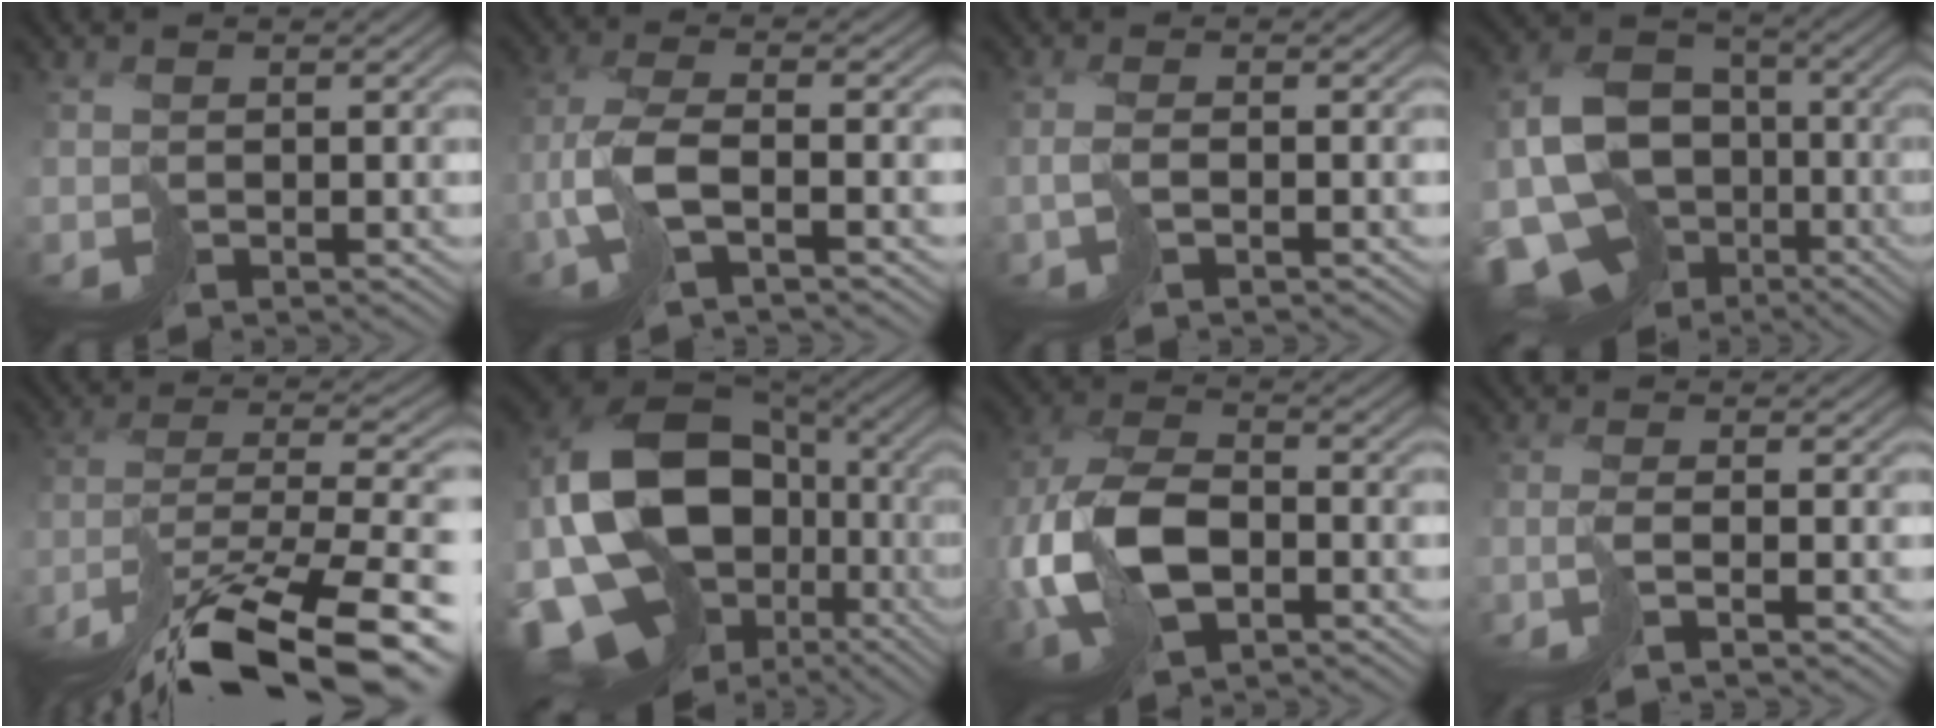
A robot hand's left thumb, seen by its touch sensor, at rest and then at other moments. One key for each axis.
{"total": 5.8, "fx": -1.4, "fy": 1.8, "fz": 5.3, "tx": -0.119, "ty": 0.004, "tz": -0.044}
{"total": 1.3, "fx": 0.1, "fy": 0.0, "fz": 1.3, "tx": -0.027, "ty": 0.002, "tz": -0.008}
{"total": 15.3, "fx": -4.5, "fy": 12.0, "fz": 8.3, "tx": -0.192, "ty": -0.030, "tz": -0.070}
{"total": 15.3, "fx": -9.5, "fy": 5.5, "fz": 10.7, "tx": -0.230, "ty": -0.012, "tz": -0.152}
{"total": 20.0, "fx": -1.4, "fy": 15.4, "fz": 12.6, "tx": -0.288, "ty": -0.025, "tz": -0.002}
{"total": 12.5, "fx": -2.3, "fy": 7.5, "fz": 9.7, "tx": -0.256, "ty": -0.017, "tz": -0.050}
{"total": 2.1, "fx": -1.0, "fy": -0.3, "fz": 1.7, "tx": -0.017, "ty": 0.006, "tz": -0.037}